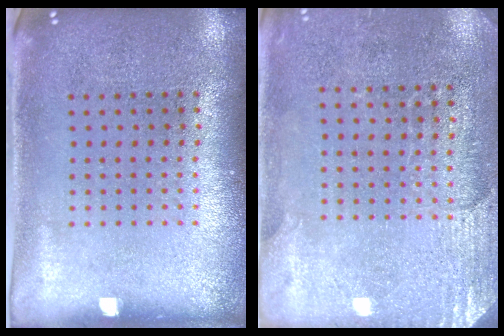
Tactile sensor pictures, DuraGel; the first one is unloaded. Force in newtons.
{"total": 2.7, "press": 2.5, "slide": 1.1}